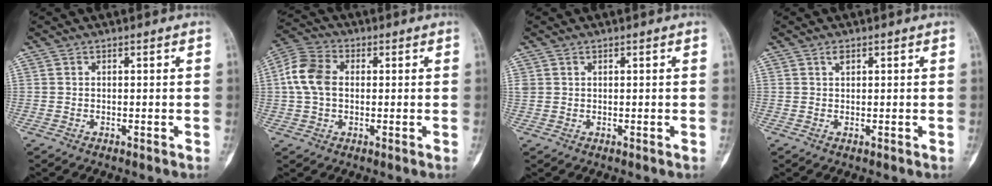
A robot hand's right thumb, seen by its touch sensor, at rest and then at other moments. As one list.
[{"total": 8.9, "force": [0.8, 6.4, 6.2], "torque": [-0.128, 0.021, 0.010]}, {"total": 1.1, "force": [0.6, 0.9, 0.2], "torque": [0.004, 0.002, 0.011]}, {"total": 1.2, "force": [0.6, 0.7, 0.8], "torque": [-0.009, -0.001, 0.009]}]